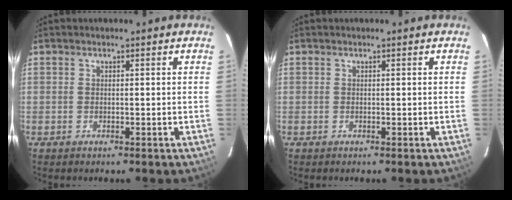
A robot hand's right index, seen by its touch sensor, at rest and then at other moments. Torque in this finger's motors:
{"motor_torque": [0.00, 0.00, 0.01, 0.00]}